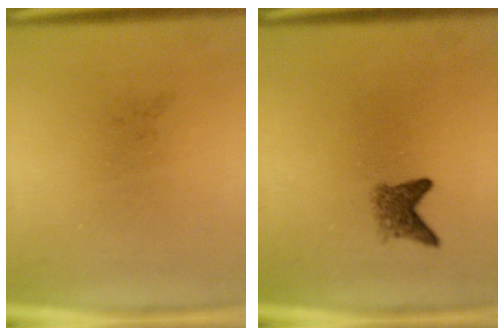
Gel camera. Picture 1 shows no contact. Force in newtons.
{"total": 2.3}